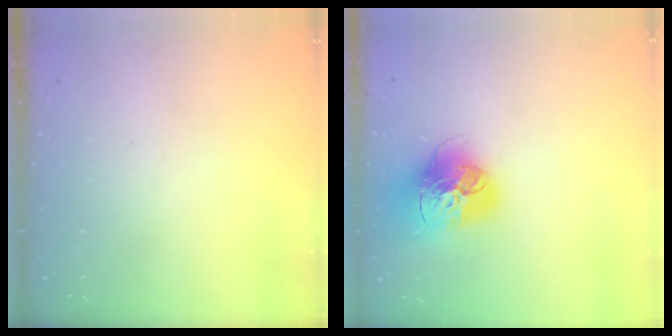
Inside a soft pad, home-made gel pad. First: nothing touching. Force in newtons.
{"total": 18.4, "press": 18.3, "slide": 1.8}